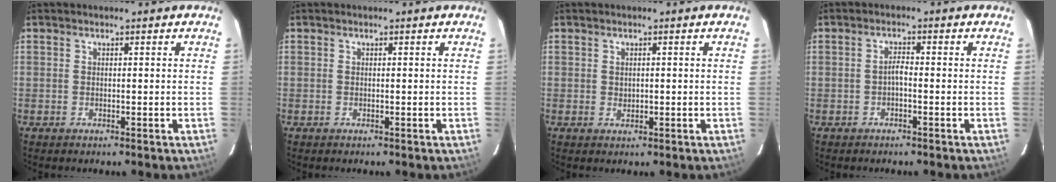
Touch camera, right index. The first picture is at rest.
{"total": 0.0}
{"total": 1.1, "force": [0.2, 1.0, 0.5], "torque": [-0.008, 0.002, 0.004]}
{"total": 1.4, "force": [-0.7, 0.3, 1.2], "torque": [-0.023, 0.006, -0.014]}